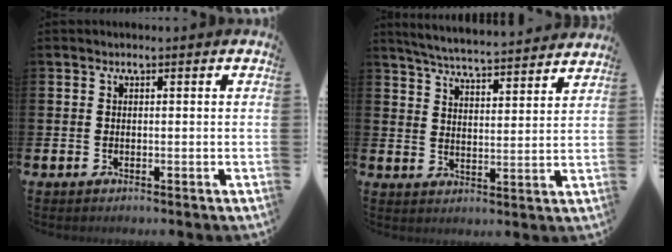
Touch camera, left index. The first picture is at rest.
{"total": 5.7, "force": [5.6, -0.1, 0.9], "torque": [-0.042, -0.041, 0.098]}